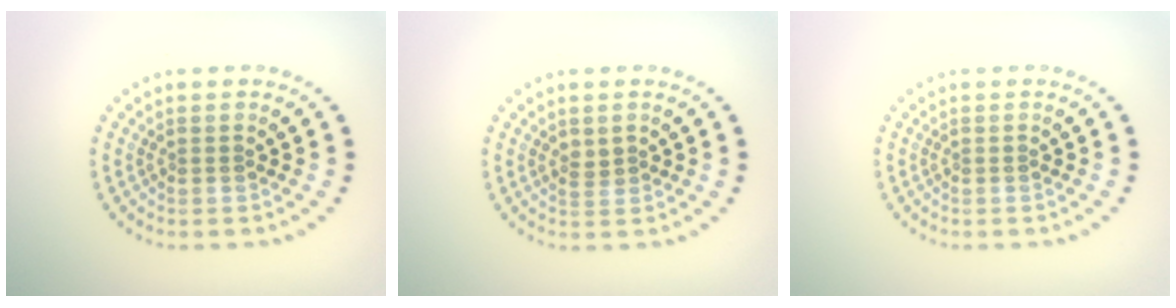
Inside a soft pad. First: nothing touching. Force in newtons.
{"total": 1.2, "press": 1.1, "slide": 0.5}
{"total": 0.0}